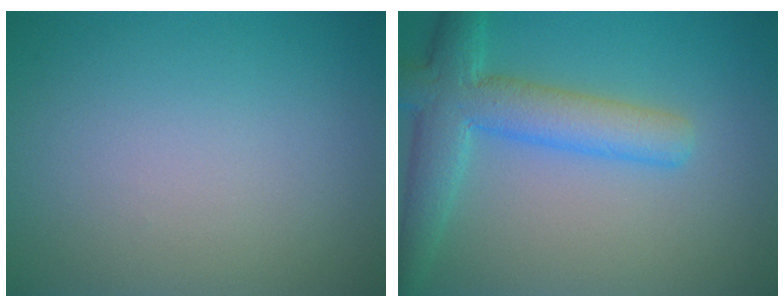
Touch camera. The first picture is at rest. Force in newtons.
{"total": 6.0, "press": 6.0, "slide": 0.2}